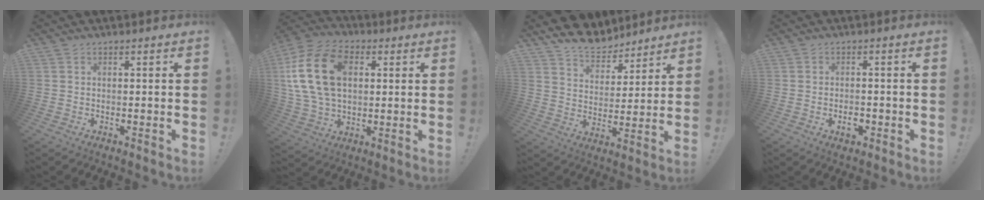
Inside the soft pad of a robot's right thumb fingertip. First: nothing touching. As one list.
[{"total": 20.9, "force": [4.7, 14.2, 14.5], "torque": [-0.274, -0.001, 0.088]}, {"total": 10.5, "force": [9.1, 4.7, 2.4], "torque": [-0.050, -0.073, 0.173]}, {"total": 2.4, "force": [-1.2, 1.4, 1.5], "torque": [-0.012, 0.003, -0.021]}]